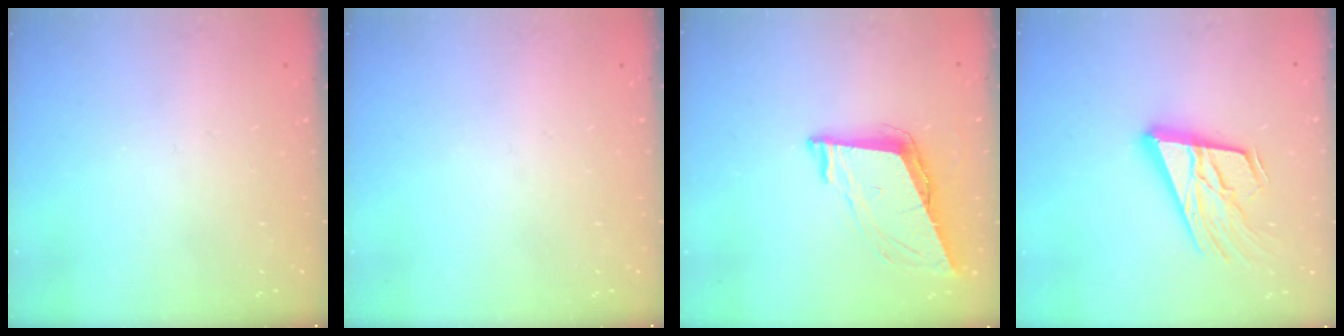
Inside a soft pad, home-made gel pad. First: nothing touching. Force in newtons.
{"total": 0.0}
{"total": 9.0, "press": 8.4, "slide": 3.2}
{"total": 20.4, "press": 19.9, "slide": 4.5}